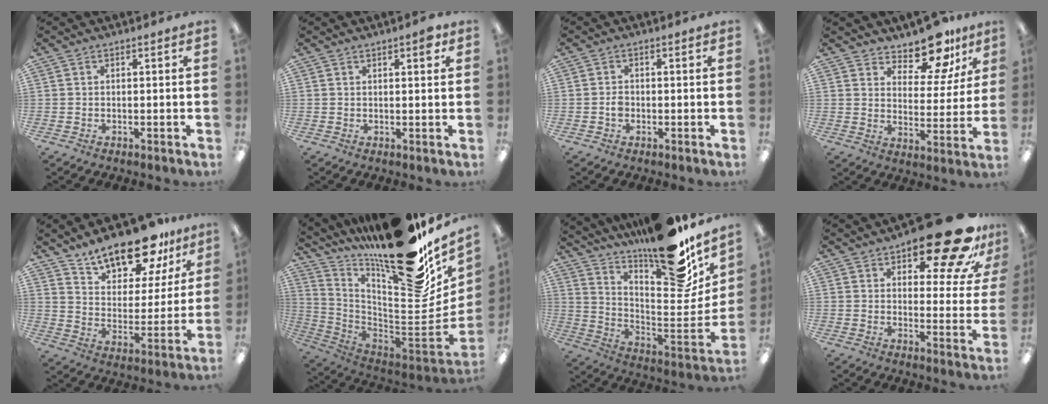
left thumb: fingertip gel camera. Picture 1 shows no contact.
{"total": 2.8, "force": [1.8, 0.7, 2.0], "torque": [-0.028, -0.003, 0.027]}
{"total": 1.8, "force": [-0.4, 1.3, 1.1], "torque": [-0.021, 0.004, -0.008]}
{"total": 12.5, "force": [10.6, 4.6, 4.6], "torque": [-0.065, -0.078, 0.192]}
{"total": 18.0, "force": [14.4, 6.9, 8.3], "torque": [-0.133, -0.097, 0.247]}
{"total": 26.2, "force": [18.6, 7.2, 17.0], "torque": [-0.211, -0.154, 0.309]}
{"total": 23.0, "force": [18.1, 5.4, 13.0], "torque": [-0.164, -0.150, 0.289]}
{"total": 22.1, "force": [15.0, 7.9, 14.1], "torque": [-0.176, -0.093, 0.243]}